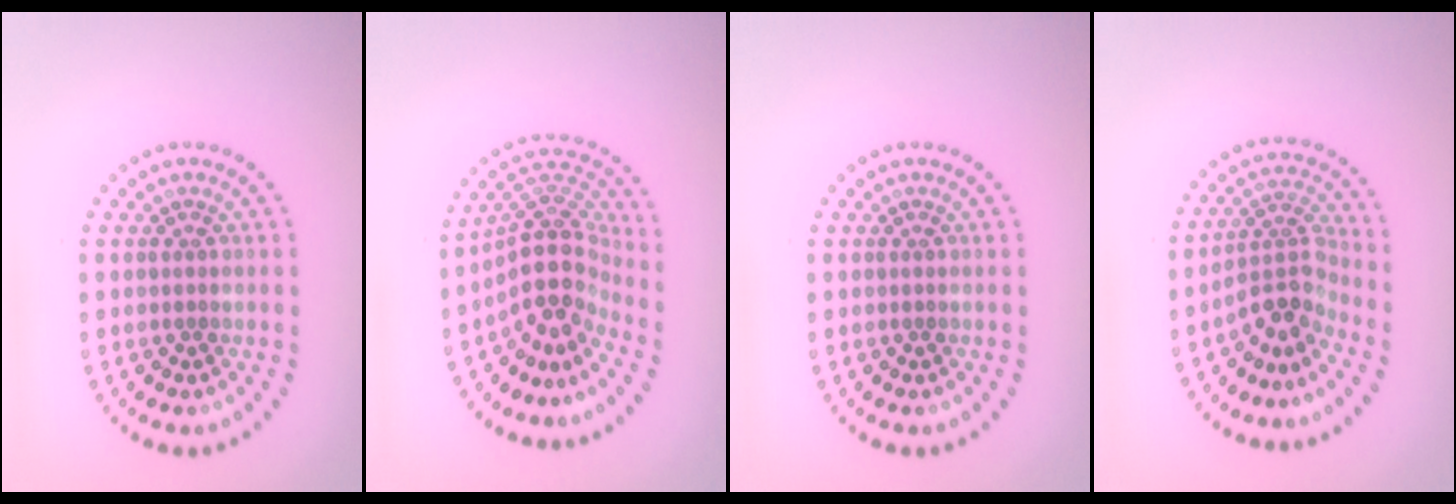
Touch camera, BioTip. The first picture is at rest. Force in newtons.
{"total": 5.1, "press": 3.7, "slide": 3.5}
{"total": 0.0}
{"total": 3.7, "press": 2.6, "slide": 2.6}